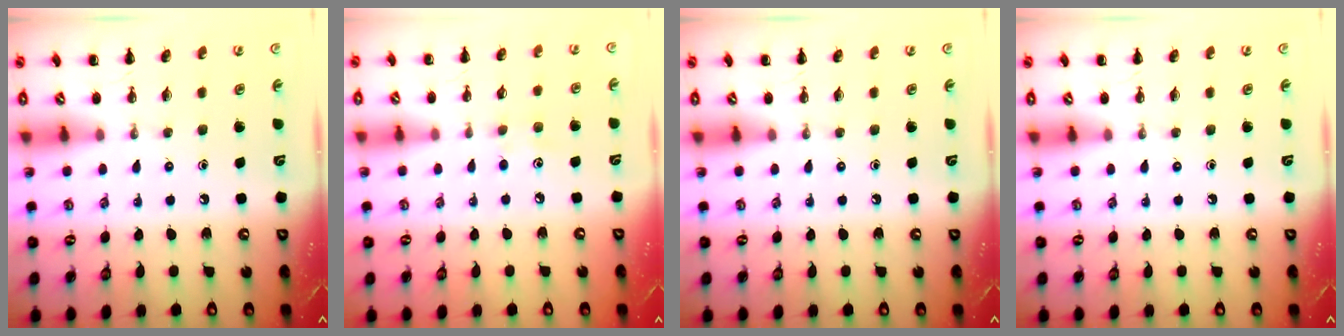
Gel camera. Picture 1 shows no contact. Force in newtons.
{"total": 3.6, "press": 3.5, "slide": 0.8}
{"total": 0.0}
{"total": 0.0}